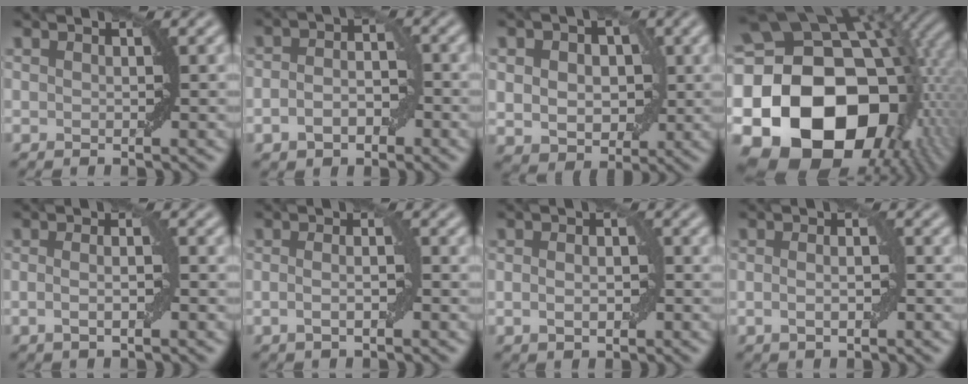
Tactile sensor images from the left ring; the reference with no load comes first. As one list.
[{"total": 3.6, "force": [-1.3, 2.3, 2.6], "torque": [-0.042, 0.002, -0.027]}, {"total": 6.6, "force": [0.9, 4.8, 4.4], "torque": [-0.054, 0.011, 0.003]}, {"total": 22.1, "force": [-3.5, 16.9, 13.8], "torque": [-0.260, -0.056, -0.041]}, {"total": 2.7, "force": [-0.5, 0.8, 2.5], "torque": [-0.037, 0.001, -0.013]}, {"total": 2.4, "force": [-0.6, 0.8, 2.2], "torque": [-0.037, 0.001, -0.012]}, {"total": 2.7, "force": [-0.4, 1.6, 2.2], "torque": [-0.028, 0.003, -0.009]}, {"total": 2.6, "force": [-0.5, 1.0, 2.3], "torque": [-0.035, 0.001, -0.011]}]